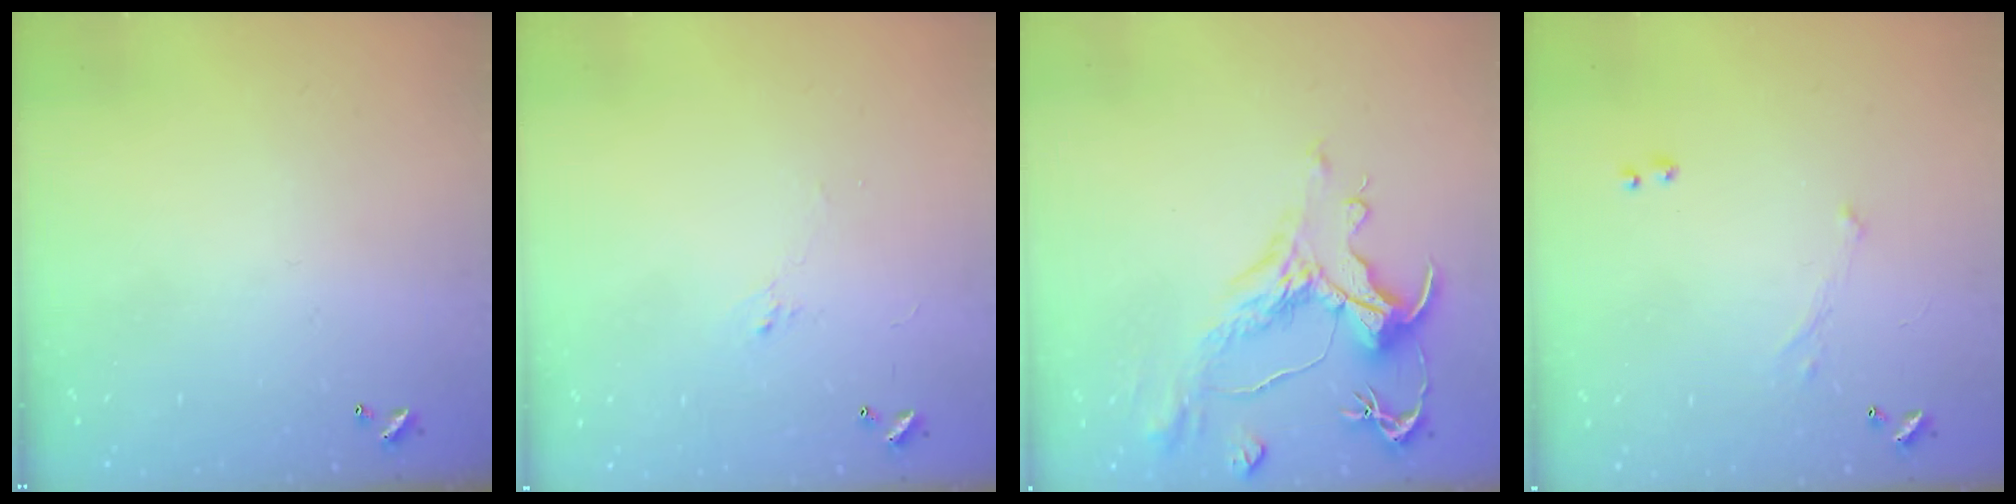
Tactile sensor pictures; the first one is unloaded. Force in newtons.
{"total": 0.6, "press": 0.3, "slide": 0.5}
{"total": 1.8, "press": 1.1, "slide": 1.4}
{"total": 0.7, "press": 0.3, "slide": 0.6}